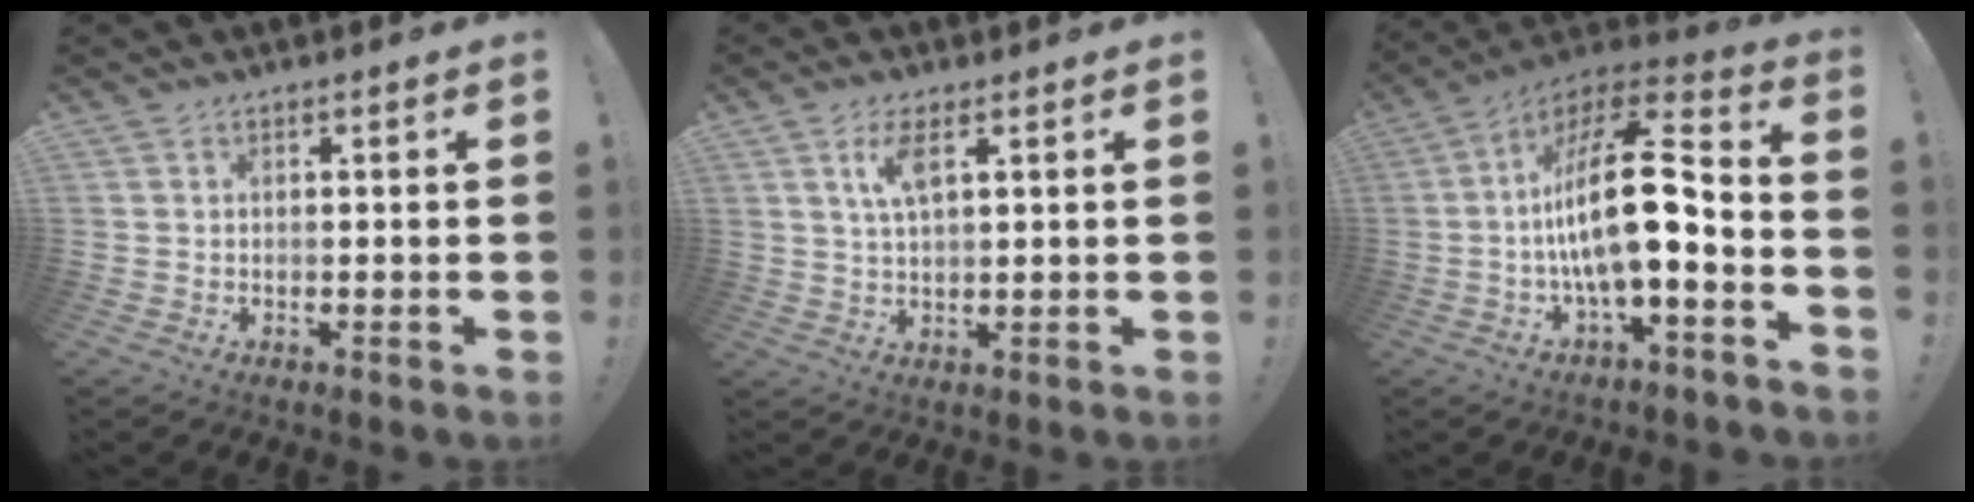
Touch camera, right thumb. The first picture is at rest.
{"total": 5.8, "force": [2.5, 2.0, 4.8], "torque": [-0.086, -0.001, 0.041]}
{"total": 20.7, "force": [-1.9, 6.8, 19.4], "torque": [-0.339, 0.008, -0.034]}